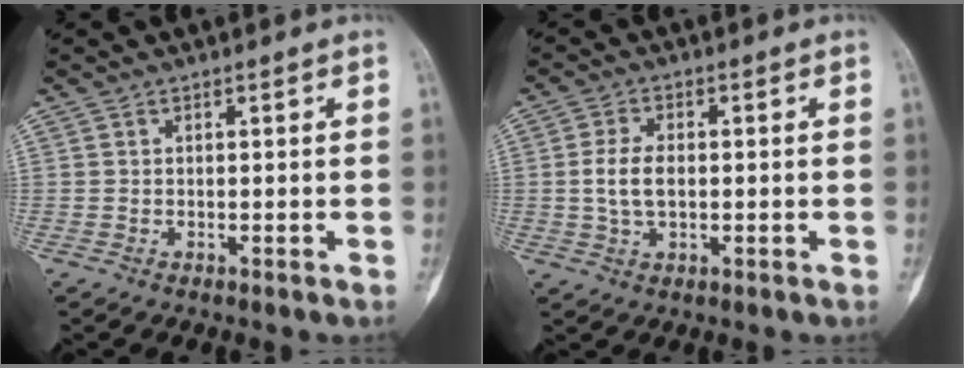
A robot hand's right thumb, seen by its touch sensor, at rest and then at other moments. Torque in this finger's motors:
{"motor_torque": [0.75, 0.81, 0.36, -0.35, 0.24]}